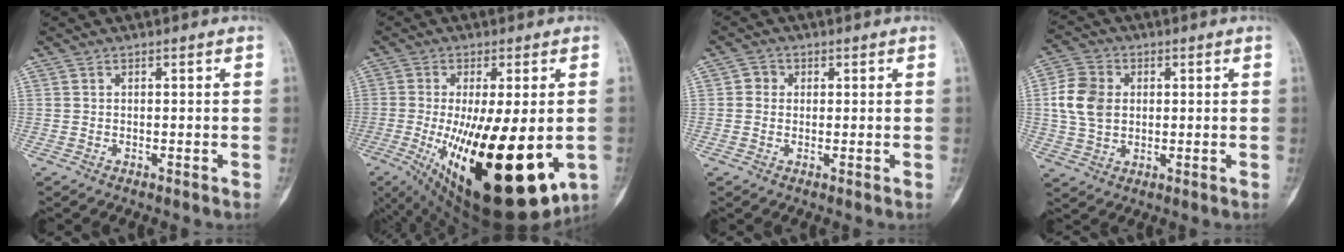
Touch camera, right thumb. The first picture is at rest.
{"total": 26.5, "force": [-5.8, 9.4, 24.1], "torque": [-0.350, -0.043, -0.057]}
{"total": 2.2, "force": [0.3, 2.1, 0.7], "torque": [0.001, 0.004, 0.001]}
{"total": 9.2, "force": [1.1, 7.0, 5.9], "torque": [-0.107, 0.006, 0.020]}